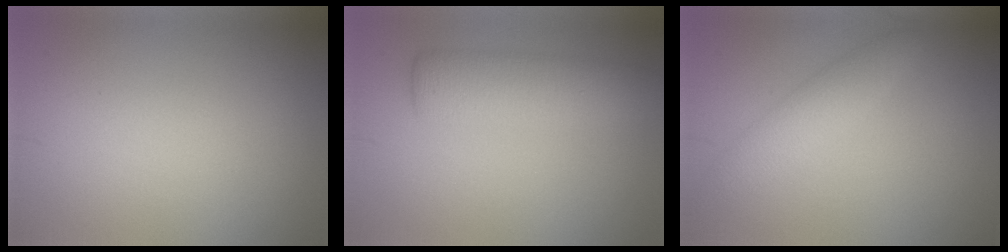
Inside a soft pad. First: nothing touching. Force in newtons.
{"total": 4.5, "press": 4.5, "slide": 0.1}
{"total": 2.8, "press": 2.8, "slide": 0.1}